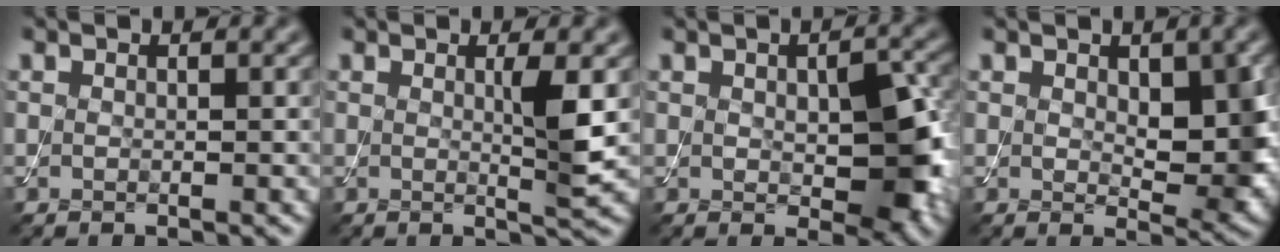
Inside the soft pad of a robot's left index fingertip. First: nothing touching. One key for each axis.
{"total": 2.8, "fx": 0.4, "fy": 0.3, "fz": 2.8, "tx": -0.043, "ty": -0.007, "tz": 0.003}
{"total": 6.2, "fx": -0.1, "fy": 3.3, "fz": 5.3, "tx": -0.075, "ty": -0.005, "tz": 0.005}
{"total": 5.4, "fx": 0.7, "fy": 2.8, "fz": 4.6, "tx": -0.061, "ty": -0.011, "tz": 0.019}